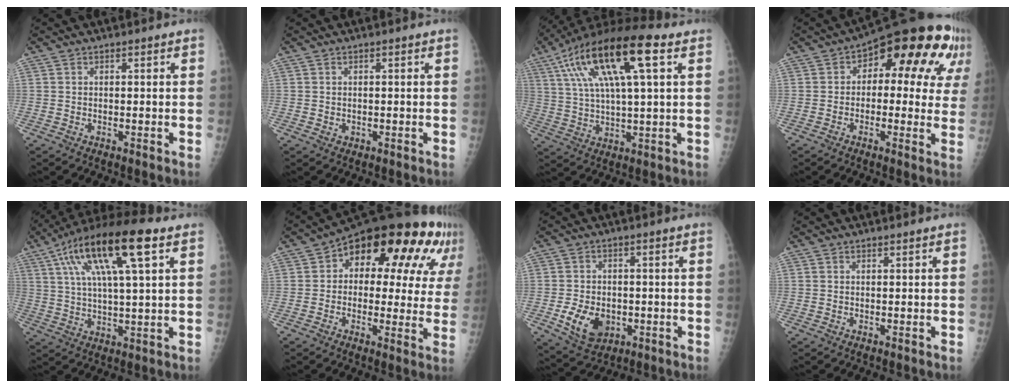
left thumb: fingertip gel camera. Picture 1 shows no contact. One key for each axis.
{"total": 1.1, "fx": -0.1, "fy": 1.0, "fz": 0.5, "tx": -0.004, "ty": 0.001, "tz": -0.001}
{"total": 20.2, "fx": 8.1, "fy": 5.8, "fz": 17.6, "tx": -0.331, "ty": 0.011, "tz": 0.140}
{"total": 18.8, "fx": 6.8, "fy": 10.1, "fz": 14.3, "tx": -0.120, "ty": 0.020, "tz": 0.076}
{"total": 18.6, "fx": 7.9, "fy": 4.6, "fz": 16.2, "tx": -0.297, "ty": 0.005, "tz": 0.134}
{"total": 22.0, "fx": 9.1, "fy": 11.6, "fz": 16.4, "tx": -0.165, "ty": 0.024, "tz": 0.116}
{"total": 8.4, "fx": -2.4, "fy": 5.6, "fz": 5.8, "tx": -0.094, "ty": 0.002, "tz": -0.033}
{"total": 0.0}